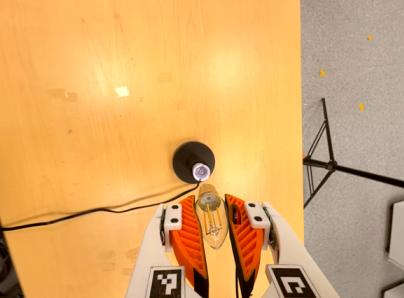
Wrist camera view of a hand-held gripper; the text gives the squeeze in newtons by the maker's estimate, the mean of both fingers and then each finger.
{"total": 20.8, "left": 24.4, "right": 17.2}